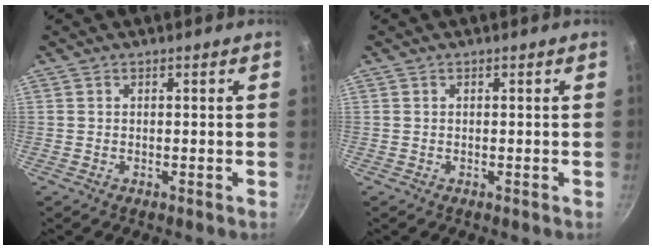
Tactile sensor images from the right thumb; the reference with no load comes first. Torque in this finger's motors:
{"motor_torque": [-0.38, -0.35, -0.01, 0.02, 0.01]}